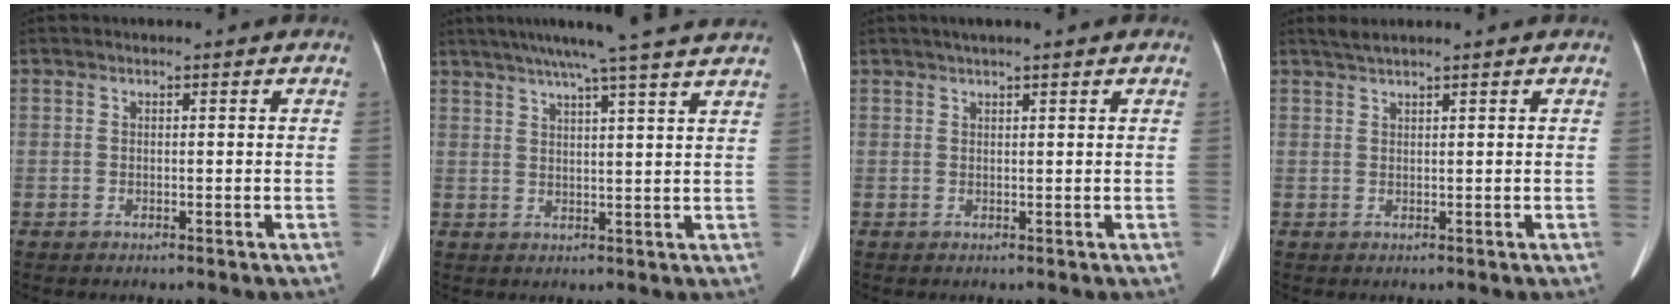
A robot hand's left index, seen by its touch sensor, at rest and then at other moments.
{"total": 15.4, "force": [13.1, -1.2, 7.9], "torque": [-0.133, 0.010, 0.164]}
{"total": 3.0, "force": [2.2, -0.1, 2.1], "torque": [-0.031, 0.024, 0.032]}
{"total": 1.6, "force": [1.3, -0.4, 0.8], "torque": [-0.023, 0.012, 0.030]}